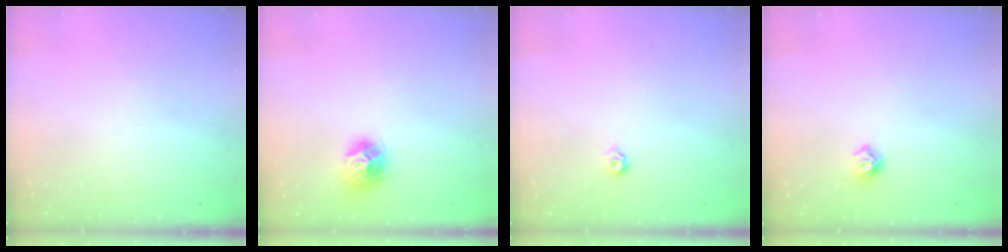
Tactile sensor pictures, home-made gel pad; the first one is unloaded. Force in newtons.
{"total": 11.4, "press": 11.4, "slide": 0.9}
{"total": 4.2, "press": 4.1, "slide": 0.8}
{"total": 6.0, "press": 5.9, "slide": 0.9}